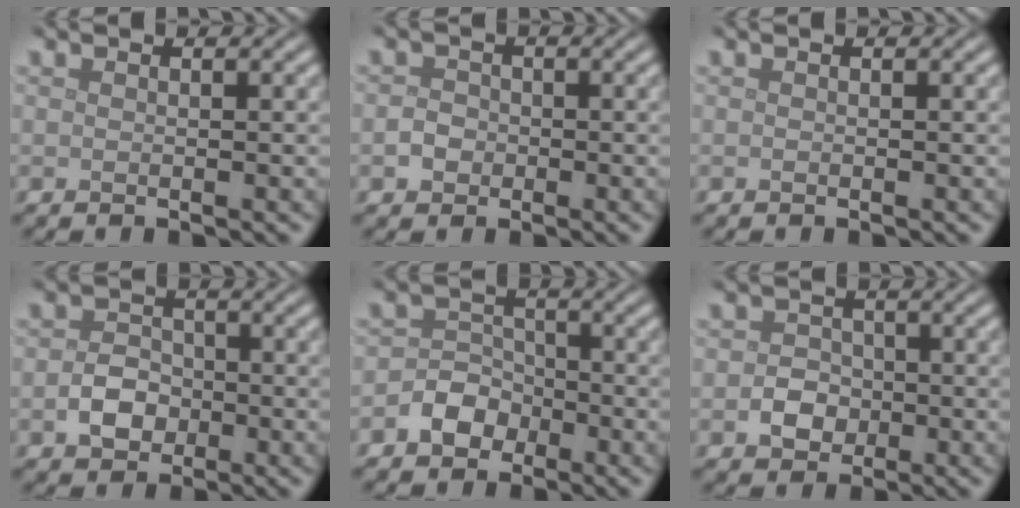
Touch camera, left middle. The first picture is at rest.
{"total": 1.6, "force": [-0.5, 1.4, 0.6], "torque": [-0.007, 0.001, -0.014]}
{"total": 0.0}
{"total": 2.9, "force": [-1.0, 2.2, 1.5], "torque": [-0.023, 0.002, -0.022]}
{"total": 2.9, "force": [-1.5, 2.3, 1.0], "torque": [-0.004, 0.008, -0.034]}
{"total": 2.4, "force": [-0.7, 2.1, 1.0], "torque": [-0.011, 0.000, -0.017]}